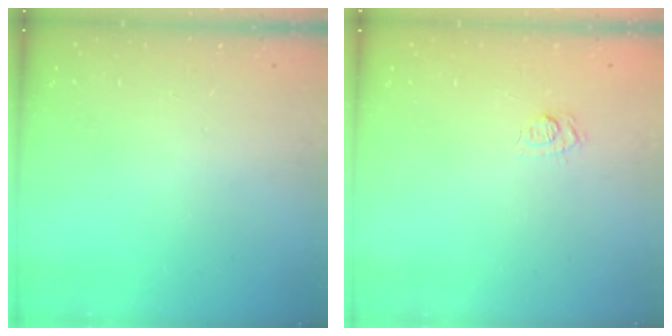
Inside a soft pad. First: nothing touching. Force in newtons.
{"total": 7.2, "press": 7.1, "slide": 1.5}